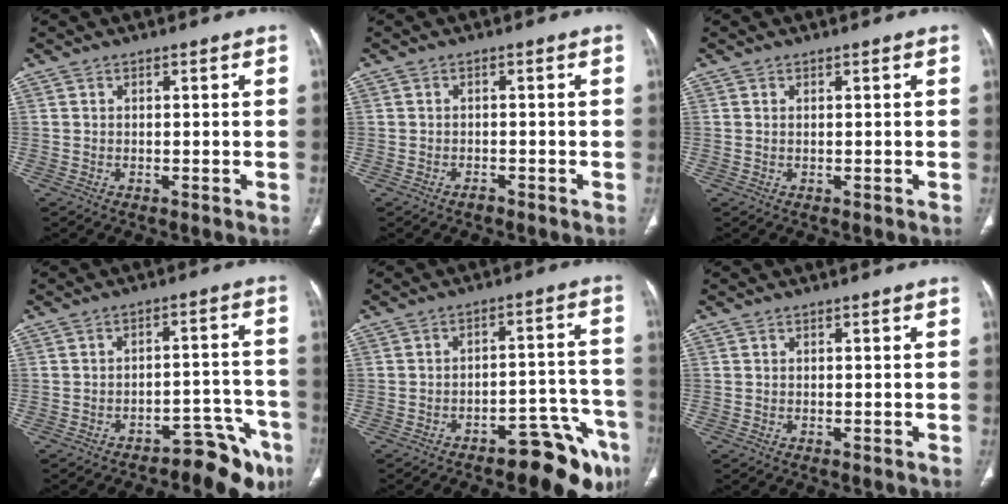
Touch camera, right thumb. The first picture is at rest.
{"total": 1.1, "force": [-0.8, 0.6, 0.3], "torque": [-0.006, 0.004, -0.014]}
{"total": 0.0}
{"total": 10.8, "force": [-8.0, 4.5, 5.6], "torque": [-0.031, 0.083, -0.111]}
{"total": 14.3, "force": [-9.2, 5.2, 9.7], "torque": [-0.065, 0.075, -0.121]}
{"total": 0.0}